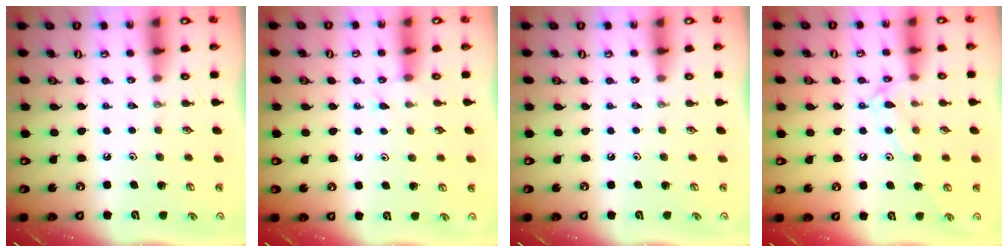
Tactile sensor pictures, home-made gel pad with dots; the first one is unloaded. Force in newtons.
{"total": 3.6, "press": 3.6, "slide": 0.4}
{"total": 0.0}
{"total": 12.5, "press": 12.5, "slide": 0.9}